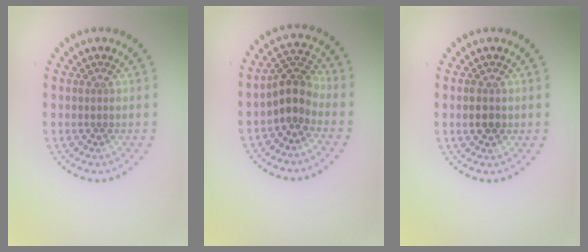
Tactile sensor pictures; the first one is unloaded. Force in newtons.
{"total": 3.2, "press": 2.7, "slide": 1.7}
{"total": 1.5, "press": 1.5, "slide": 0.2}